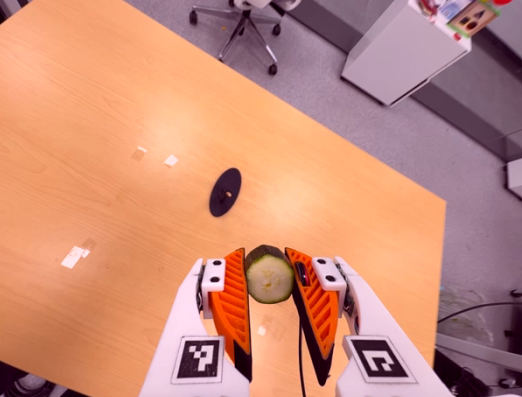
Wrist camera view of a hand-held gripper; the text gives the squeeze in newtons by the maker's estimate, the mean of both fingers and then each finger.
{"total": 9.2, "left": 8.8, "right": 9.7}